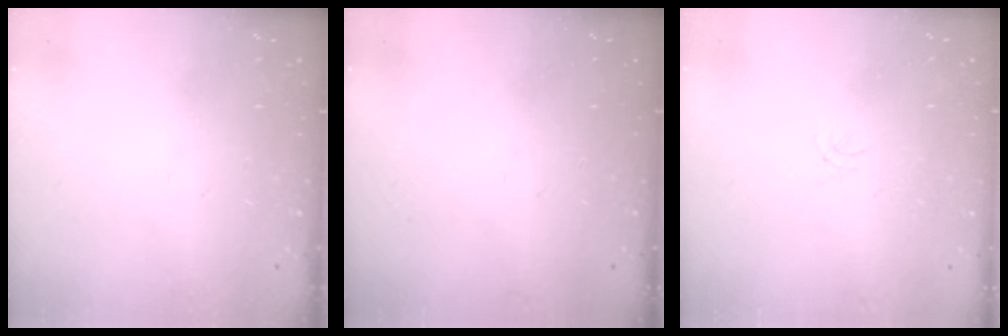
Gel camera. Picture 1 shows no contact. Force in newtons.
{"total": 0.0}
{"total": 0.0}